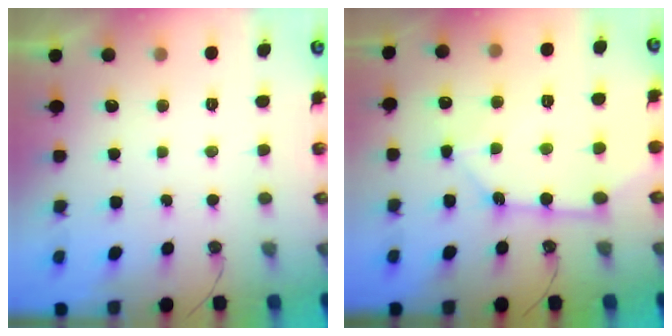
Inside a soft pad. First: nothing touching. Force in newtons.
{"total": 12.1, "press": 12.0, "slide": 1.5}